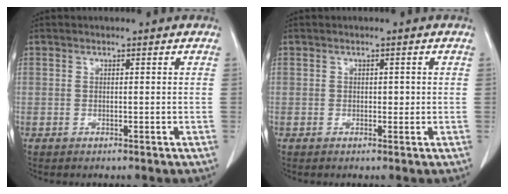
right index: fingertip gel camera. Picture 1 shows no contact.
{"total": 1.0, "force": [0.0, 0.7, 0.7], "torque": [-0.006, 0.002, -0.001]}